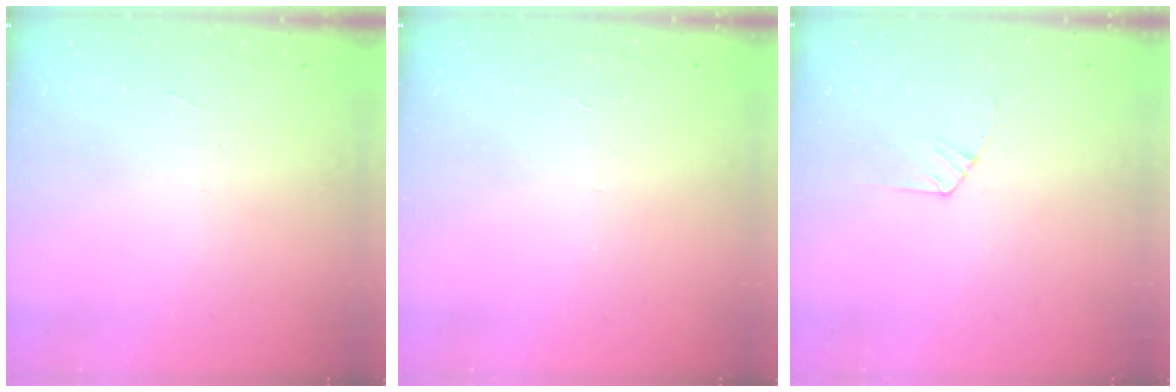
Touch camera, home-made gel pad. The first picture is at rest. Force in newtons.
{"total": 0.0}
{"total": 5.6, "press": 5.6, "slide": 0.5}